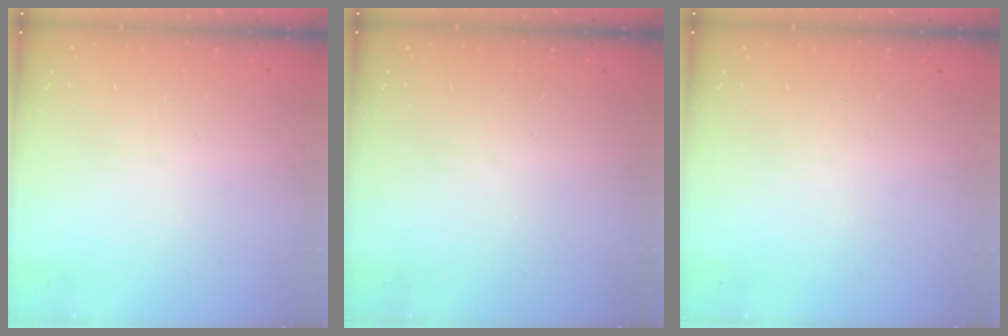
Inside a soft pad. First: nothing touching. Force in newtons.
{"total": 0.0}
{"total": 0.0}